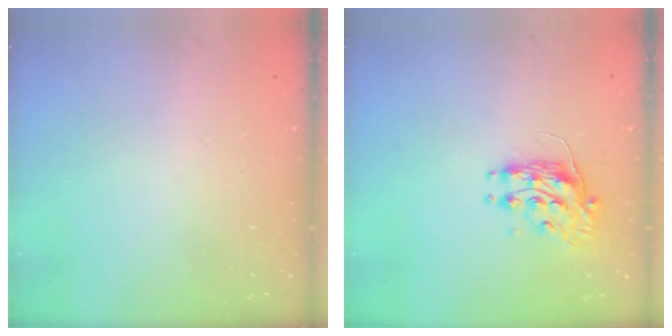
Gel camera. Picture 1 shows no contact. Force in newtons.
{"total": 8.8, "press": 8.8, "slide": 0.0}